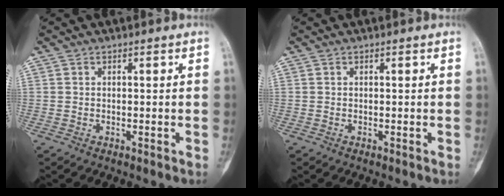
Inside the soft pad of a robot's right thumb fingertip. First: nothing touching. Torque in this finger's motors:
{"motor_torque": [0.00, 0.00, 0.00, 0.00, 0.00]}